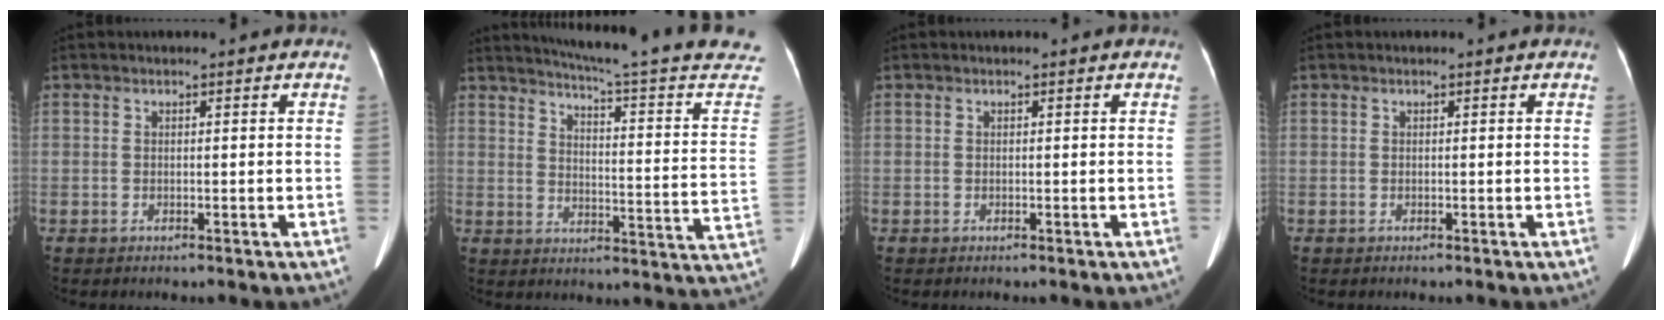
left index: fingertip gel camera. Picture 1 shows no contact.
{"total": 24.2, "force": [21.9, -0.6, 10.2], "torque": [-0.148, -0.091, 0.263]}
{"total": 0.0}
{"total": 0.0}